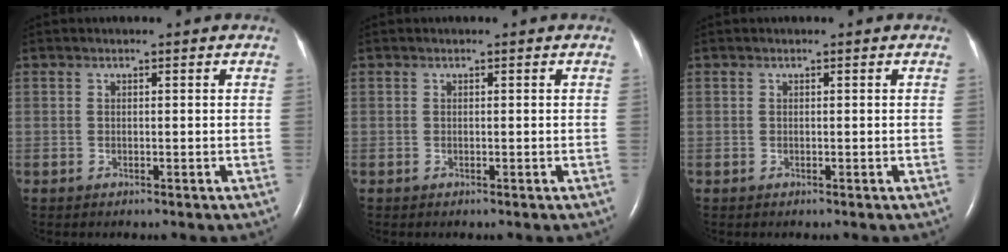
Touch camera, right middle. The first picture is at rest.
{"total": 0.0}
{"total": 0.0}